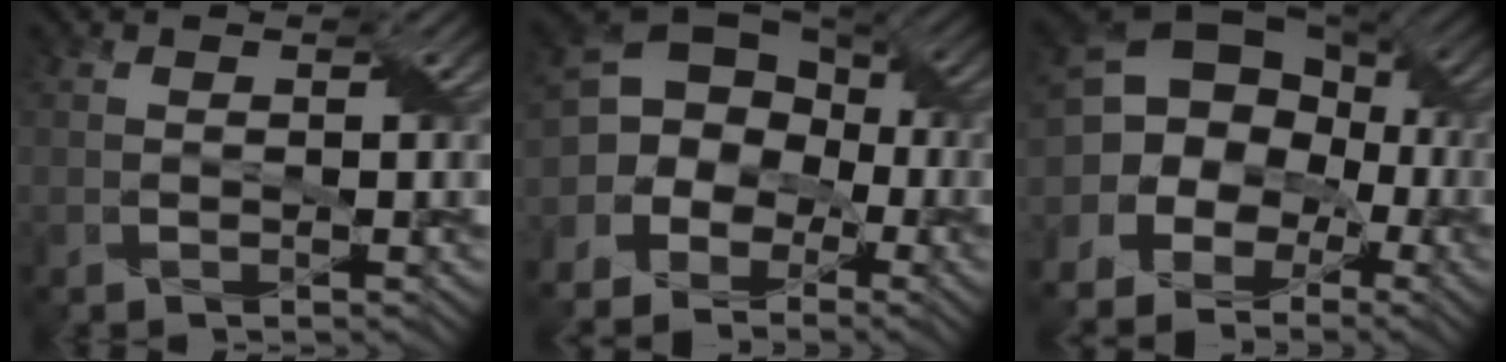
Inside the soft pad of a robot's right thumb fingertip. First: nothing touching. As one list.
[{"total": 11.9, "force": [-2.8, 9.6, 6.3], "torque": [-0.136, -0.002, -0.068]}, {"total": 14.0, "force": [-2.0, 11.2, 8.2], "torque": [-0.172, 0.002, -0.053]}]